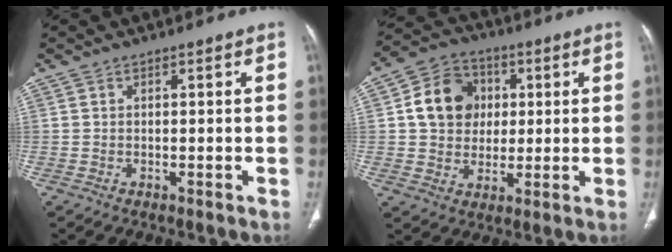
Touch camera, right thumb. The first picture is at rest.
{"total": 11.9, "force": [2.1, 10.1, 5.9], "torque": [-0.073, 0.008, 0.030]}